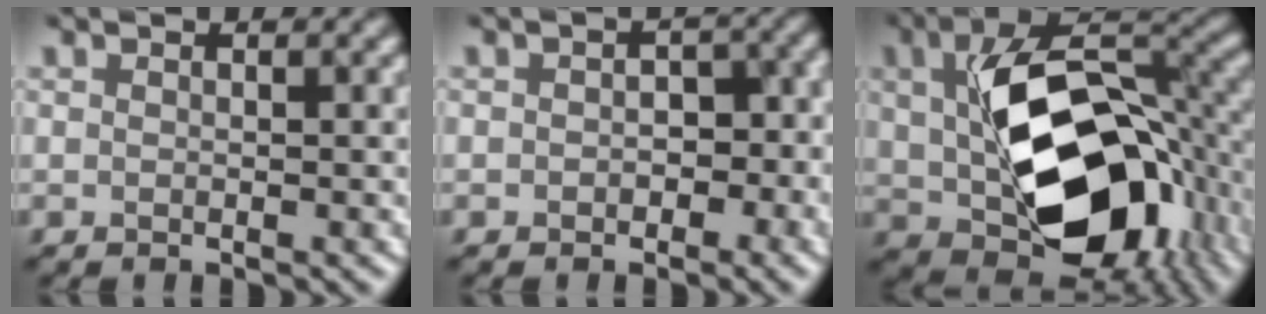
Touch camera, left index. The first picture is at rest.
{"total": 2.8, "force": [-0.7, 2.0, 1.8], "torque": [-0.014, -0.007, -0.011]}
{"total": 15.0, "force": [-1.3, 9.2, 11.8], "torque": [-0.194, -0.019, -0.014]}